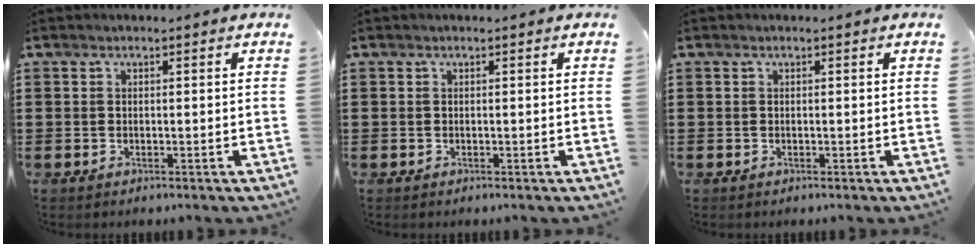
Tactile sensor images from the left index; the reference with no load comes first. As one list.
[{"total": 0.0}, {"total": 0.0}]